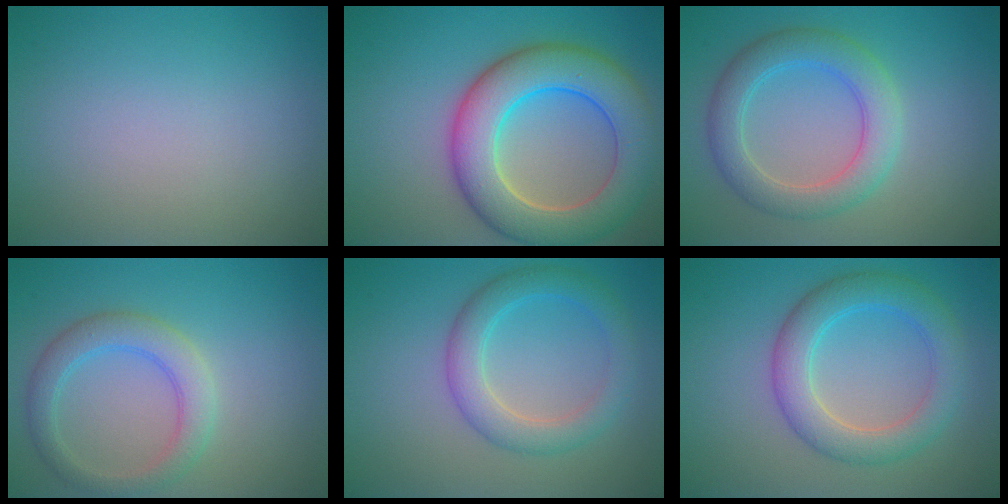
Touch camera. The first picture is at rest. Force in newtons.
{"total": 9.5, "press": 9.5, "slide": 0.8}
{"total": 4.7, "press": 4.7, "slide": 0.5}
{"total": 3.6, "press": 3.6, "slide": 0.2}
{"total": 3.9, "press": 3.9, "slide": 0.1}
{"total": 5.0, "press": 5.0, "slide": 0.1}